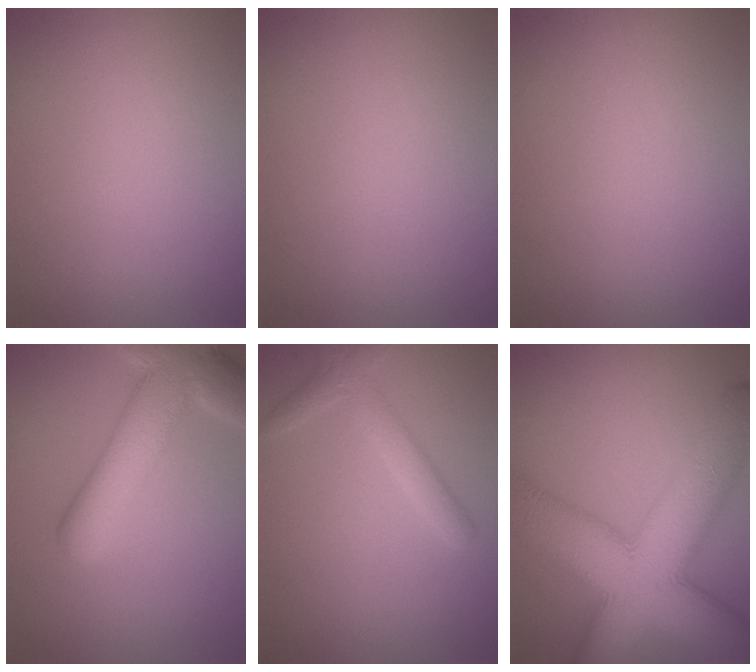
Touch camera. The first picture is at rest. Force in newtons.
{"total": 0.0}
{"total": 0.0}
{"total": 7.7, "press": 7.7, "slide": 0.7}
{"total": 2.4, "press": 2.4, "slide": 0.2}
{"total": 13.6, "press": 13.6, "slide": 0.3}